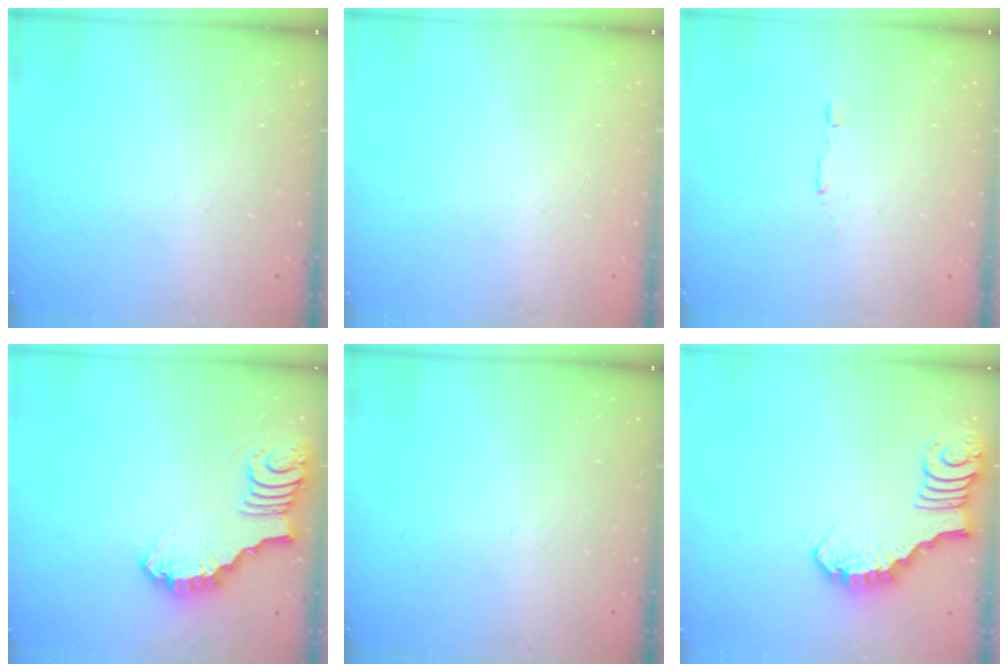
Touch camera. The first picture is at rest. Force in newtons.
{"total": 1.4, "press": 1.4, "slide": 0.1}
{"total": 2.9, "press": 2.9, "slide": 0.6}
{"total": 3.6, "press": 3.6, "slide": 0.1}
{"total": 0.0}
{"total": 2.4, "press": 2.4, "slide": 0.3}